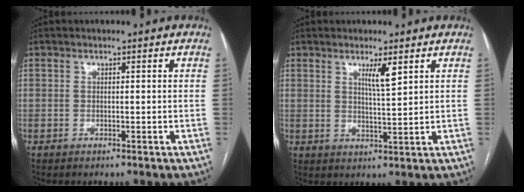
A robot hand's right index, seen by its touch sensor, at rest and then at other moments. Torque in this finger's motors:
{"motor_torque": [0.03, 0.05, 0.06, 0.04]}